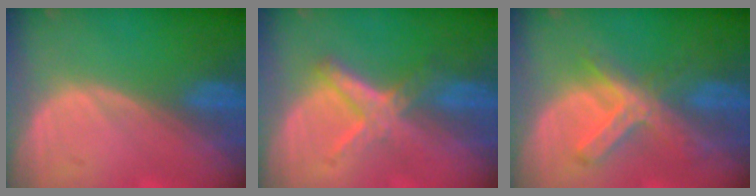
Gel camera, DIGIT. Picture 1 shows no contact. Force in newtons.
{"total": 5.7, "press": 5.4, "slide": 1.7}
{"total": 7.4, "press": 6.4, "slide": 3.8}